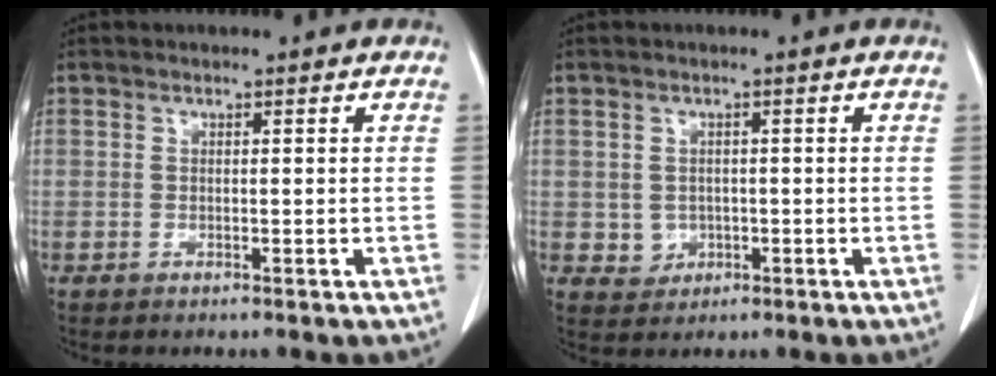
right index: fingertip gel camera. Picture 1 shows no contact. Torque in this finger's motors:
{"motor_torque": [-0.20, 0.09, -0.72, -0.12]}